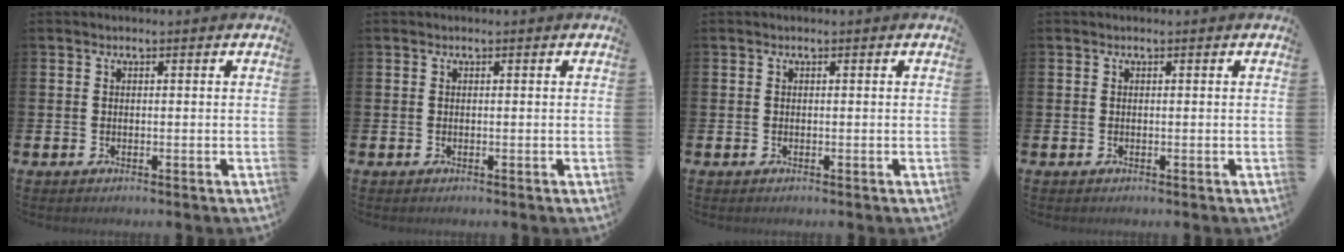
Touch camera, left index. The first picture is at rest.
{"total": 0.0}
{"total": 0.0}
{"total": 0.0}